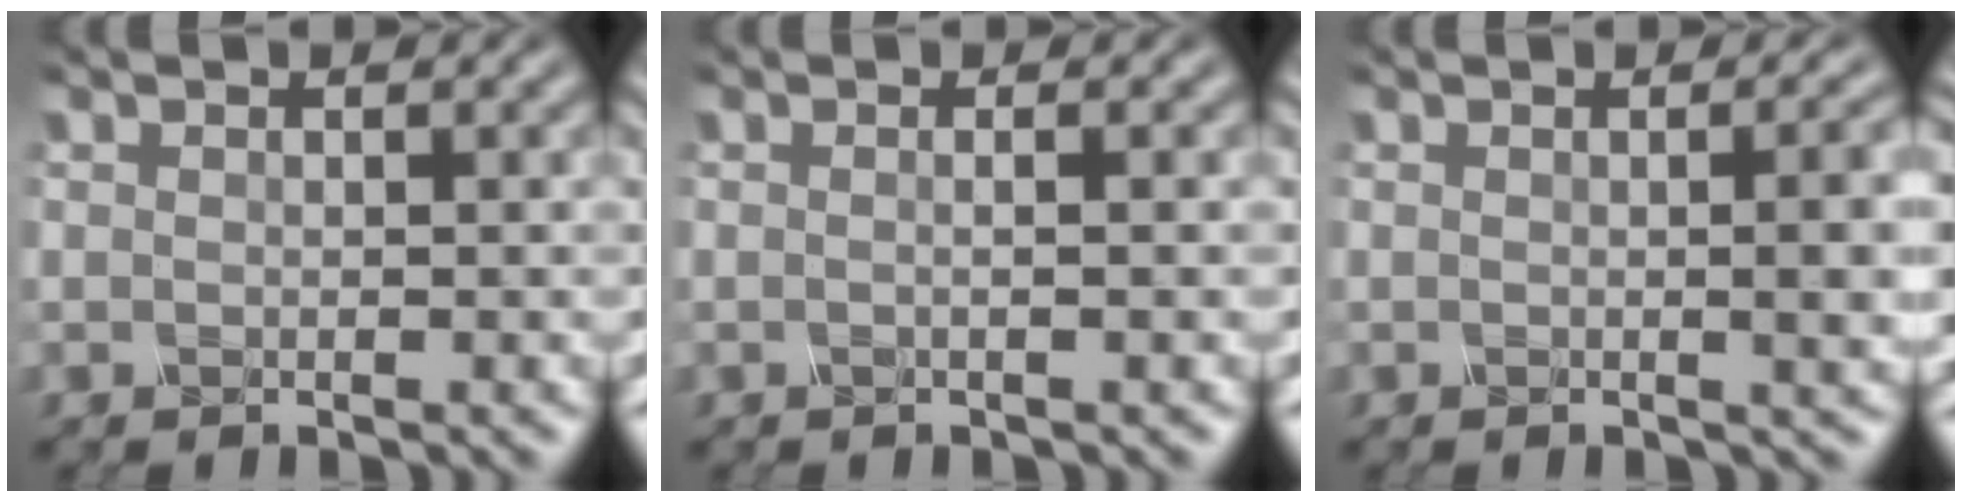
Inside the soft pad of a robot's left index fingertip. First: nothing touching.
{"total": 1.8, "force": [0.2, 0.9, 1.6], "torque": [-0.010, 0.003, -0.024]}
{"total": 5.5, "force": [0.1, 2.0, 5.1], "torque": [-0.034, 0.014, 0.000]}